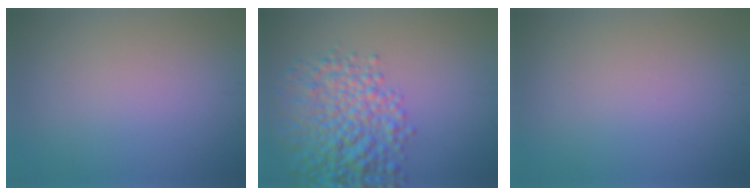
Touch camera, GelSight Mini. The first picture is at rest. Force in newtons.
{"total": 7.0, "press": 7.0, "slide": 0.2}
{"total": 0.0}